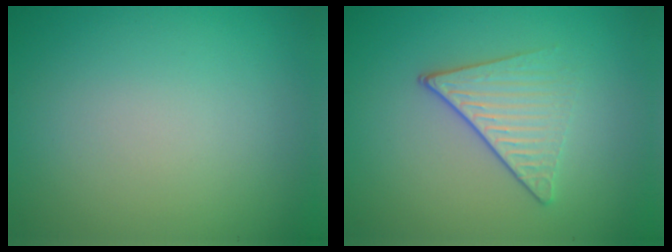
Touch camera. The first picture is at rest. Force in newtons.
{"total": 3.8, "press": 2.8, "slide": 2.5}